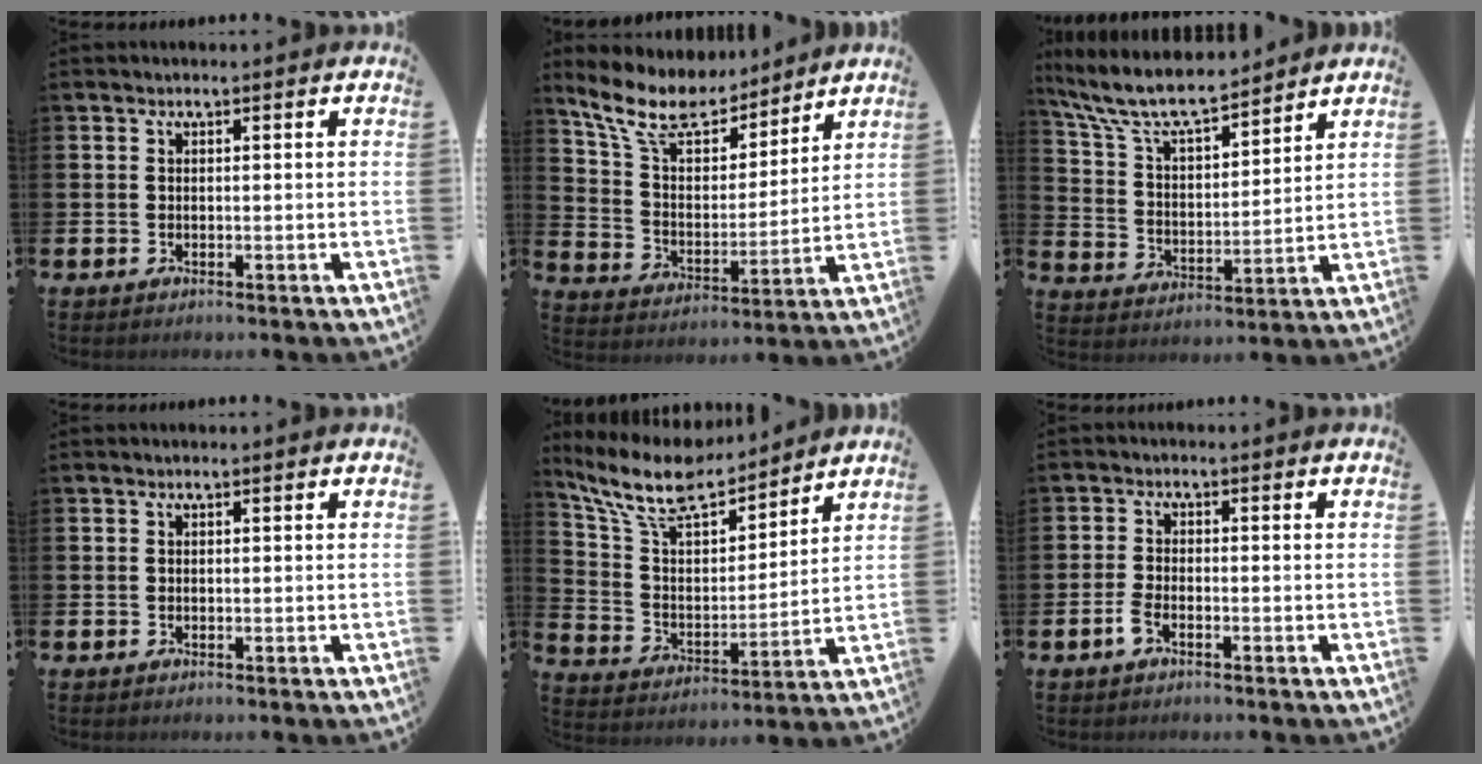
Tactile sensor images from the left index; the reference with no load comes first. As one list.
[{"total": 11.1, "force": [9.5, 4.1, 4.0], "torque": [-0.125, -0.053, 0.171]}, {"total": 9.2, "force": [8.4, 1.8, 3.3], "torque": [-0.104, -0.047, 0.149]}, {"total": 0.0}, {"total": 11.0, "force": [9.8, 2.9, 4.1], "torque": [-0.123, -0.059, 0.174]}, {"total": 2.2, "force": [-1.3, 0.7, 1.6], "torque": [-0.035, 0.006, -0.024]}]